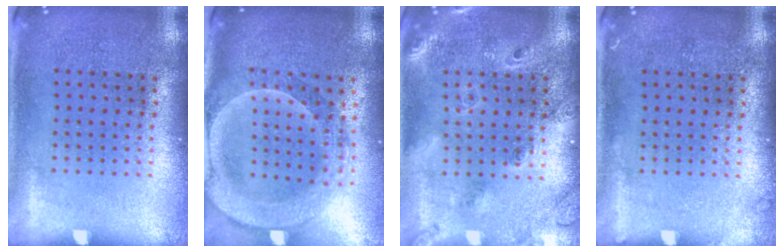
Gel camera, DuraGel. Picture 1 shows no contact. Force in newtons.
{"total": 2.4, "press": 2.2, "slide": 1.1}
{"total": 1.8, "press": 1.7, "slide": 0.6}
{"total": 0.6, "press": 0.5, "slide": 0.1}